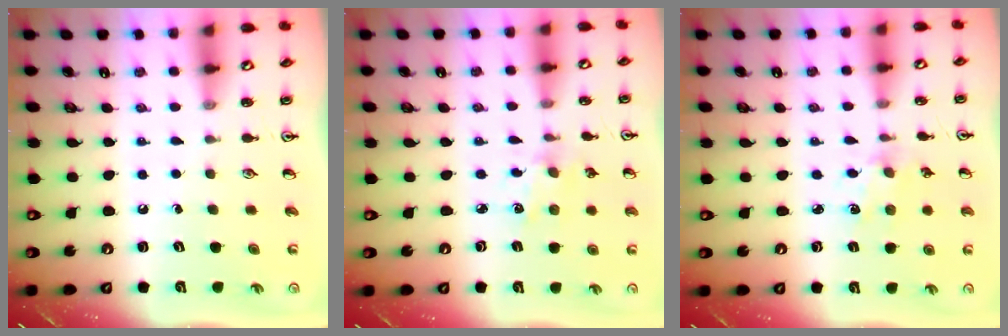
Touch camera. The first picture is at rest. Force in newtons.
{"total": 2.5, "press": 2.4, "slide": 0.4}
{"total": 4.1, "press": 4.1, "slide": 0.5}